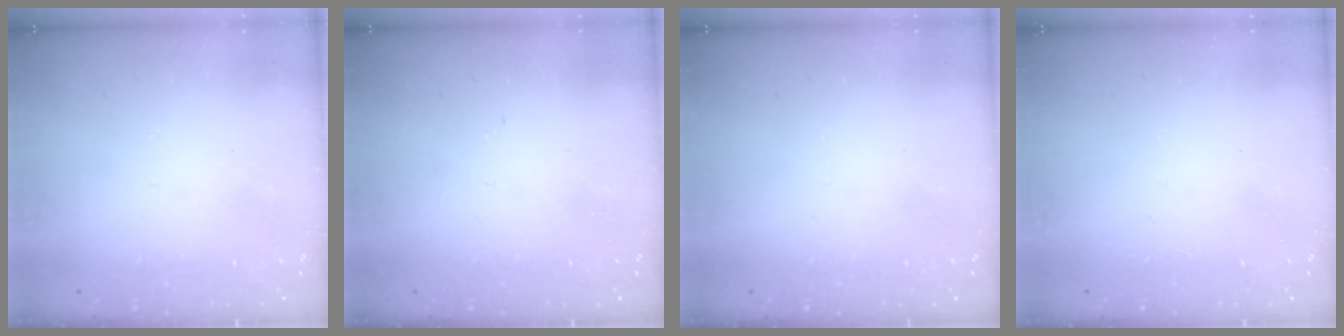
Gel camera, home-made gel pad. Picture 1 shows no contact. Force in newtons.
{"total": 3.3, "press": 3.3, "slide": 0.4}
{"total": 0.0}
{"total": 1.7, "press": 1.7, "slide": 0.2}